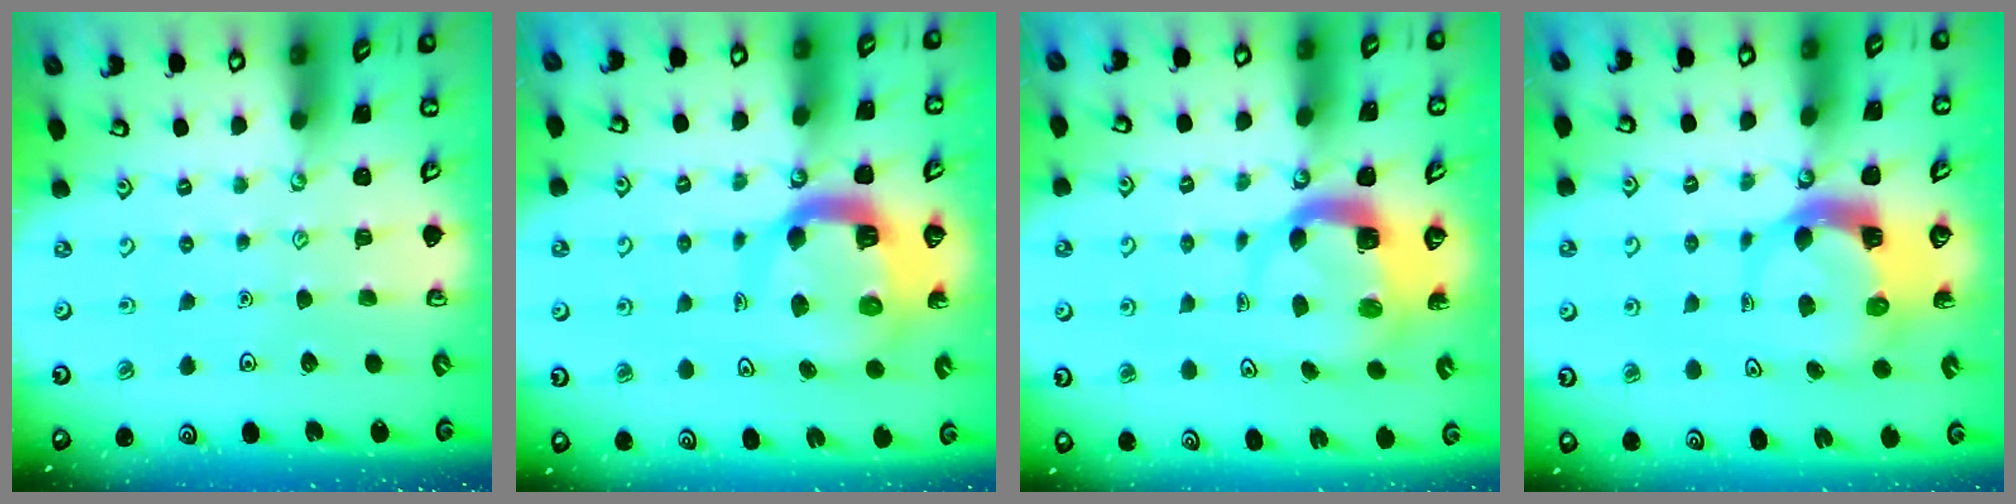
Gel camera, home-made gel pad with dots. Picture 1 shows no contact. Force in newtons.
{"total": 11.3, "press": 11.2, "slide": 1.5}
{"total": 5.5, "press": 5.4, "slide": 0.8}
{"total": 5.8, "press": 5.7, "slide": 0.7}